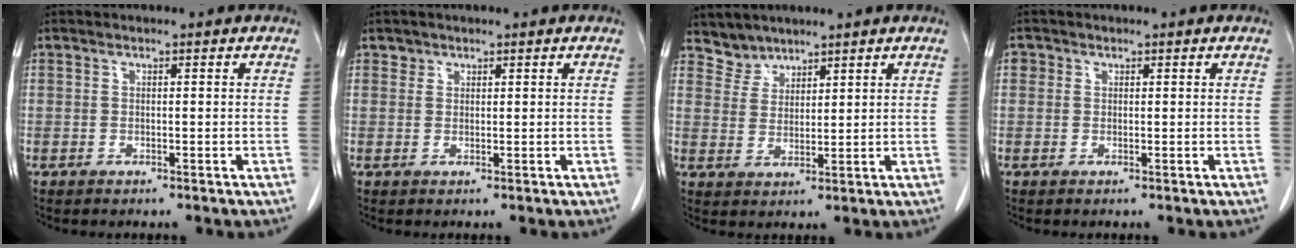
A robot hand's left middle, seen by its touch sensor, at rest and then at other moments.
{"total": 1.0, "force": [0.7, 0.7, -0.1], "torque": [0.011, 0.001, 0.008]}
{"total": 3.5, "force": [3.2, 1.4, -0.6], "torque": [0.017, 0.004, 0.062]}
{"total": 1.0, "force": [0.4, 1.0, 0.1], "torque": [0.006, 0.002, 0.003]}